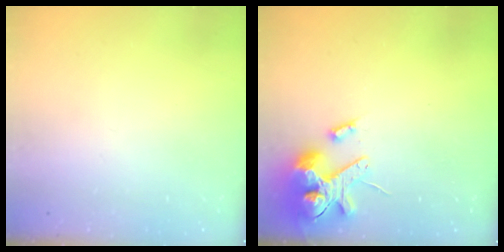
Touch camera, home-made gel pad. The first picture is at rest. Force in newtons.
{"total": 13.9, "press": 13.8, "slide": 2.1}